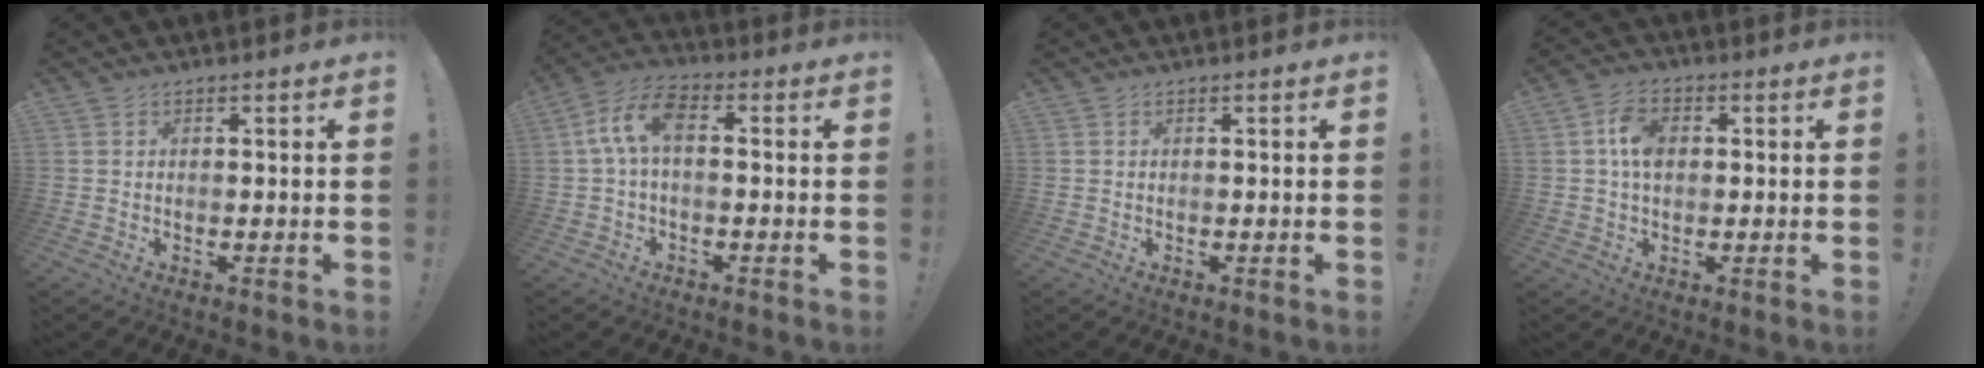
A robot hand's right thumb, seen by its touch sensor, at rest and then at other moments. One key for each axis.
{"total": 8.9, "fx": 0.9, "fy": 4.1, "fz": 7.8, "tx": -0.159, "ty": 0.005, "tz": 0.019}
{"total": 0.0}
{"total": 7.3, "fx": 0.8, "fy": 4.8, "fz": 5.4, "tx": -0.104, "ty": 0.007, "tz": 0.014}